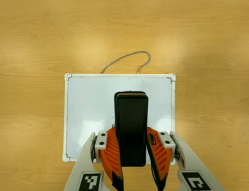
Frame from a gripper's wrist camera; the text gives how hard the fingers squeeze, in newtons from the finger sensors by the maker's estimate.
{"total": 8.2, "left": 6.5, "right": 10.0}